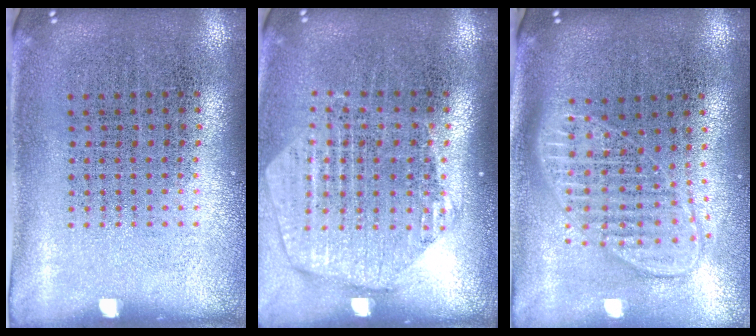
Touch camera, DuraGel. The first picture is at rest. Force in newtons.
{"total": 1.9, "press": 1.7, "slide": 0.9}
{"total": 1.9, "press": 1.6, "slide": 1.1}